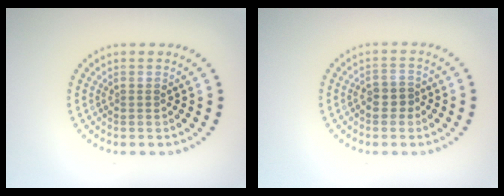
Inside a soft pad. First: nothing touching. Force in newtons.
{"total": 1.5, "press": 1.4, "slide": 0.7}